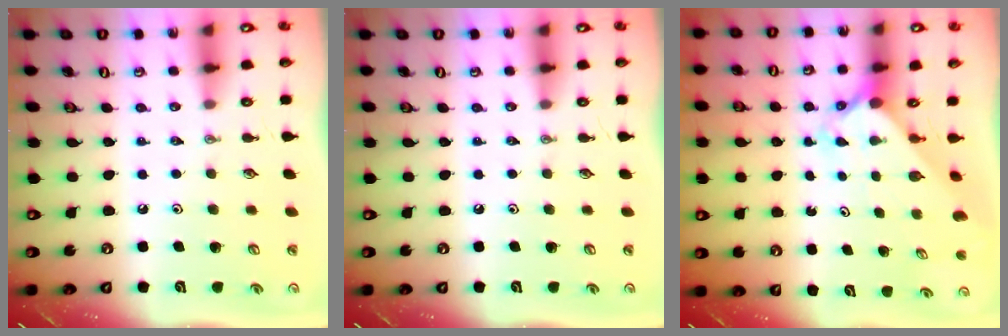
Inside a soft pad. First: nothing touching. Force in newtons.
{"total": 0.0}
{"total": 2.4, "press": 2.3, "slide": 0.2}